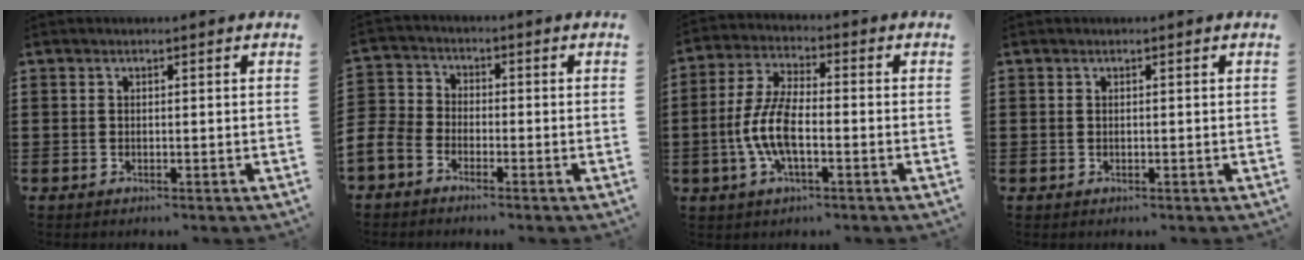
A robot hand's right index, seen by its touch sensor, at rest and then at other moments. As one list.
[{"total": 4.0, "force": [-3.3, 2.0, 1.1], "torque": [-0.054, -0.003, -0.077]}, {"total": 7.9, "force": [-2.0, 3.1, 7.0], "torque": [-0.168, -0.008, -0.046]}, {"total": 0.0}]